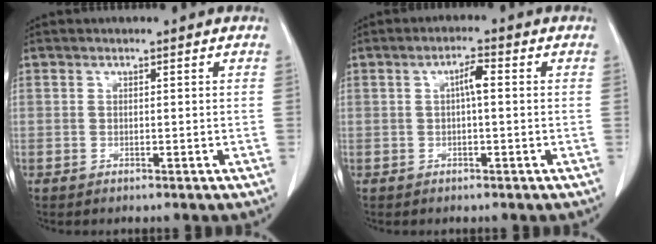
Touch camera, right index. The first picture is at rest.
{"total": 2.6, "force": [0.2, 0.4, 2.6], "torque": [-0.046, 0.004, 0.004]}